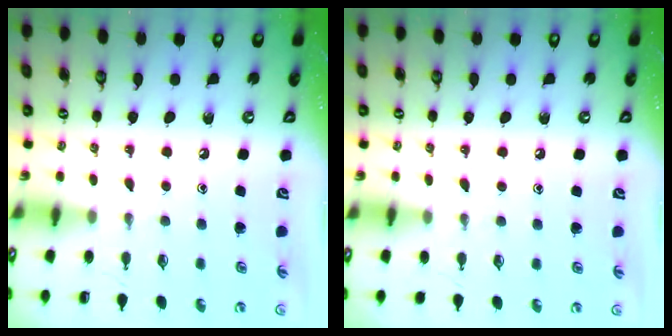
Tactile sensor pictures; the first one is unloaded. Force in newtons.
{"total": 4.3, "press": 4.2, "slide": 0.7}